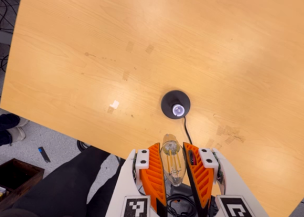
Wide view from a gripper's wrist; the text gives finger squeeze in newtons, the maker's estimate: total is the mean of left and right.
{"total": 12.4, "left": 12.5, "right": 12.2}